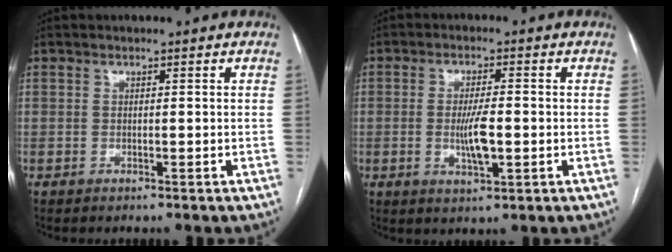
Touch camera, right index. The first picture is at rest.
{"total": 5.5, "force": [-0.9, 1.2, 5.3], "torque": [-0.103, -0.006, -0.013]}